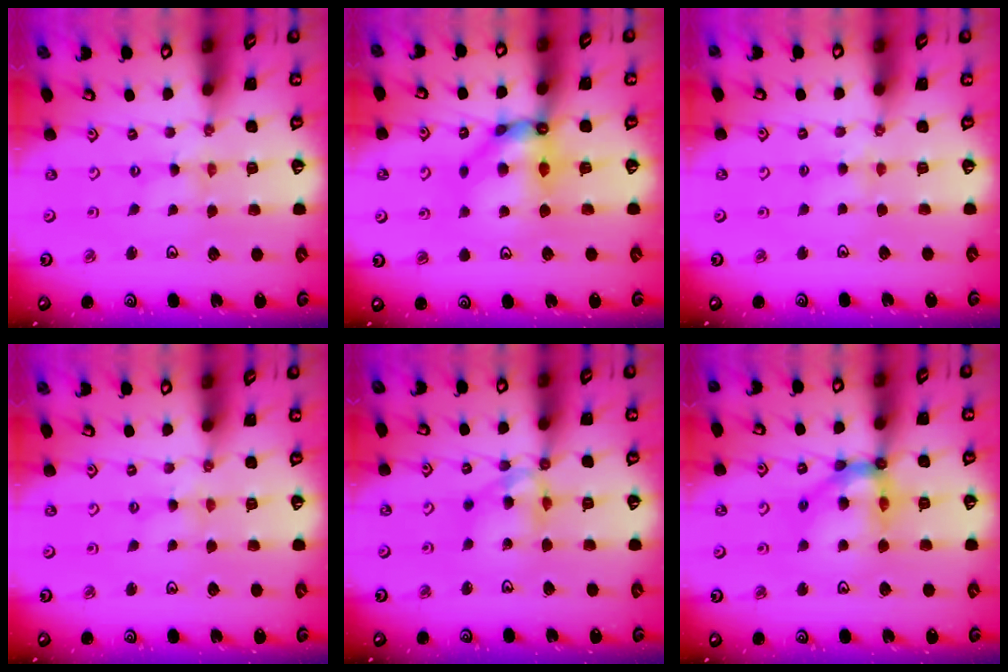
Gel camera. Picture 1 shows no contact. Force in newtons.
{"total": 10.6, "press": 10.6, "slide": 0.8}
{"total": 4.9, "press": 4.8, "slide": 0.7}
{"total": 1.8, "press": 1.8, "slide": 0.3}
{"total": 12.3, "press": 12.0, "slide": 2.7}
{"total": 13.8, "press": 13.7, "slide": 1.5}